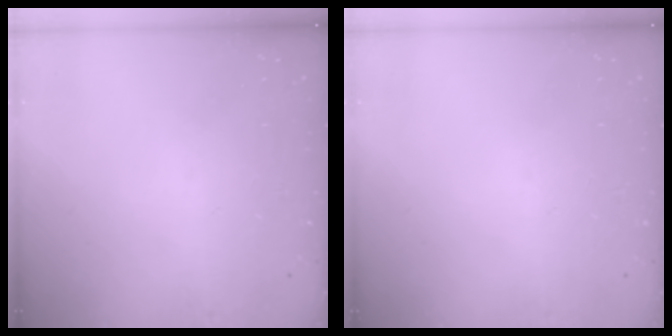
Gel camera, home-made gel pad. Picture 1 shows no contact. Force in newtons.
{"total": 0.0}